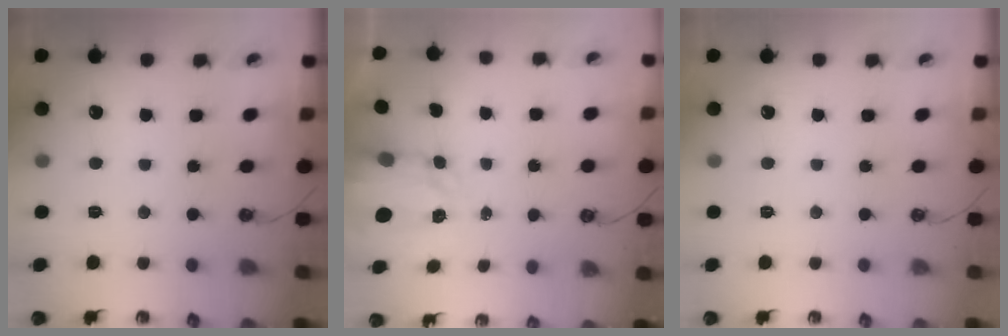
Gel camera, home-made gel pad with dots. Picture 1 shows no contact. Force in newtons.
{"total": 3.5, "press": 3.5, "slide": 0.4}
{"total": 0.0}